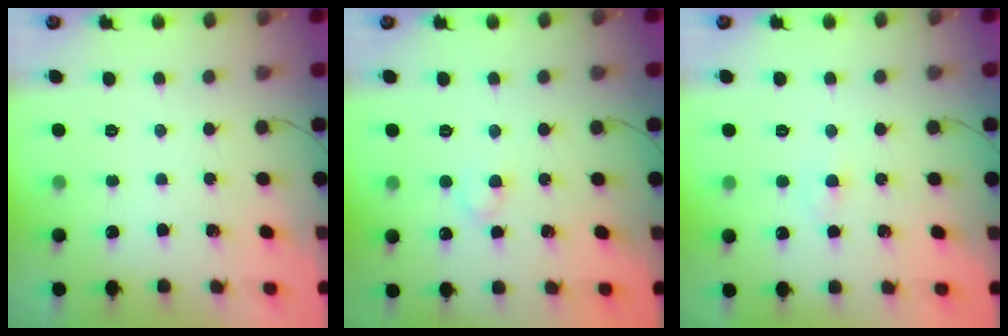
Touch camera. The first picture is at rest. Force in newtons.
{"total": 2.0, "press": 1.7, "slide": 0.9}
{"total": 2.6, "press": 2.4, "slide": 0.9}